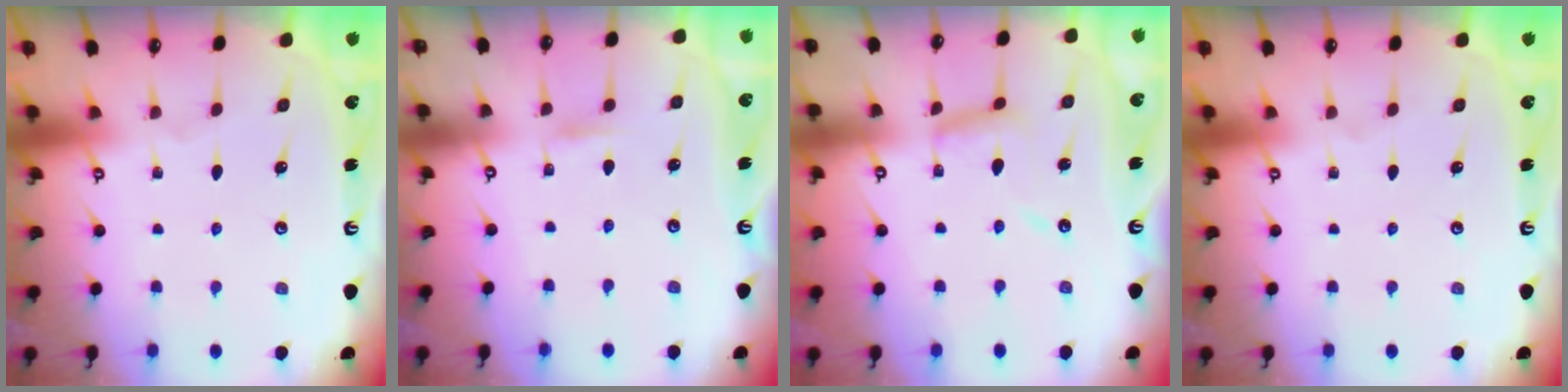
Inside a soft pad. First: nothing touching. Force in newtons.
{"total": 1.3, "press": 1.3, "slide": 0.1}
{"total": 9.5, "press": 9.5, "slide": 0.7}
{"total": 0.0}